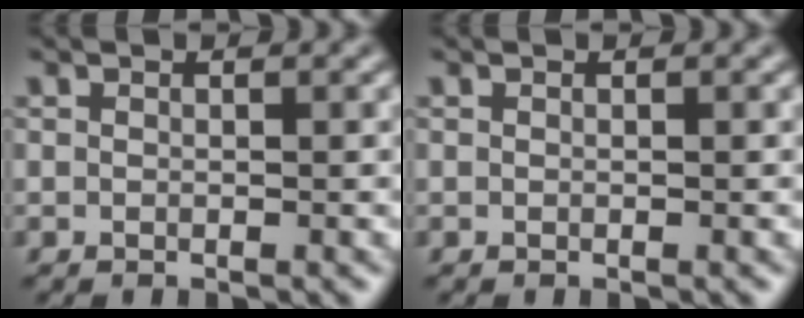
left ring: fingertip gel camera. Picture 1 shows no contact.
{"total": 0.0}